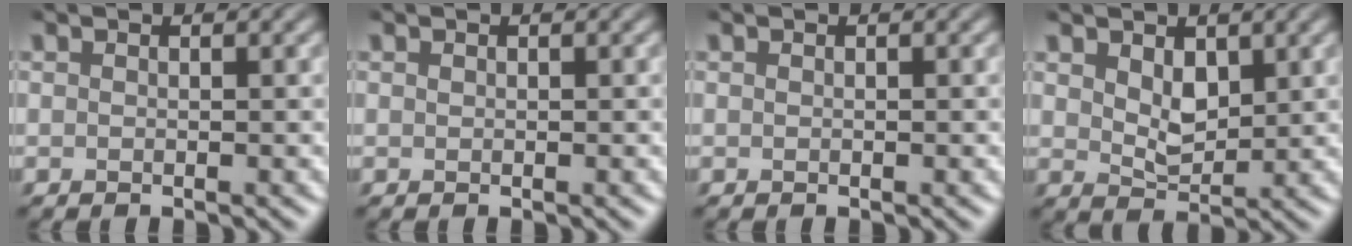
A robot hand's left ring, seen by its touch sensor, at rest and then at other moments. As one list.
[{"total": 0.0}, {"total": 0.0}, {"total": 2.6, "force": [1.2, 1.6, 1.7], "torque": [-0.035, -0.007, 0.028]}]